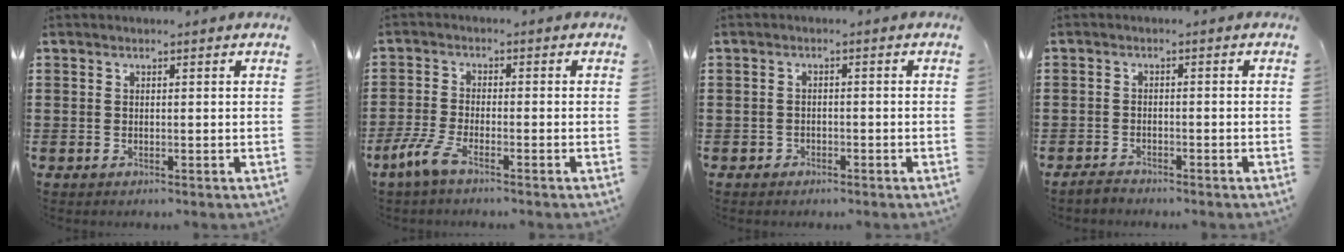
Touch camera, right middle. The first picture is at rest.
{"total": 4.9, "force": [-3.6, 1.0, 3.2], "torque": [-0.086, -0.012, -0.074]}
{"total": 1.4, "force": [-1.2, 0.8, 0.0], "torque": [-0.005, 0.003, -0.027]}
{"total": 1.9, "force": [-1.8, 0.6, 0.0], "torque": [-0.005, 0.004, -0.039]}